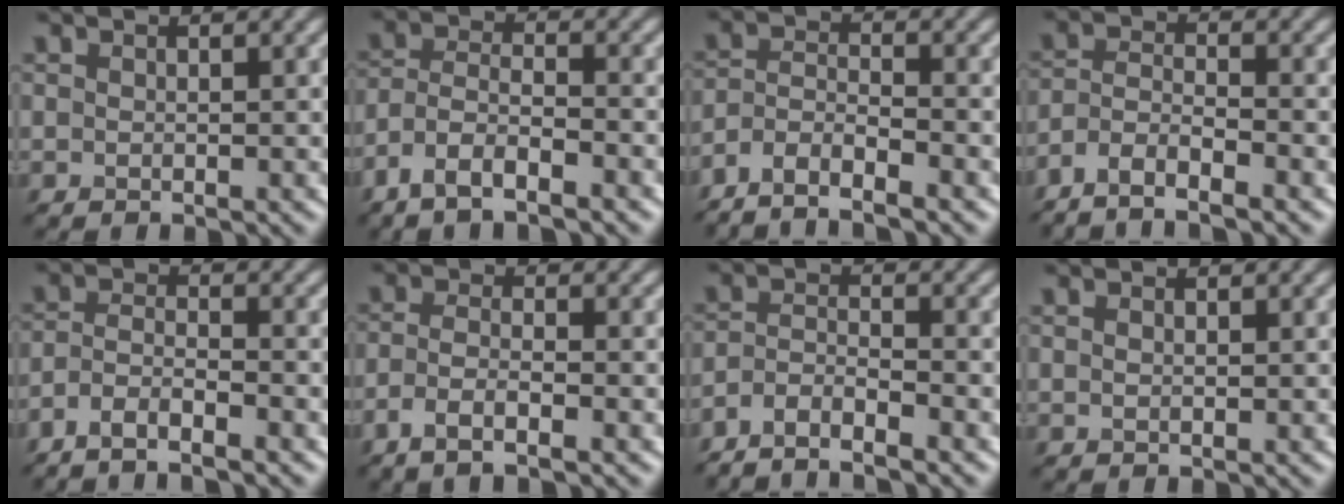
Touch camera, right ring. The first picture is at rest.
{"total": 4.7, "force": [-3.4, 1.4, 2.9], "torque": [-0.058, -0.001, -0.070]}
{"total": 4.9, "force": [-4.1, 1.1, 2.5], "torque": [-0.046, -0.004, -0.083]}
{"total": 4.6, "force": [-3.6, 1.0, 2.5], "torque": [-0.049, -0.003, -0.075]}
{"total": 3.6, "force": [-2.9, 0.7, 2.1], "torque": [-0.042, 0.001, -0.063]}
{"total": 3.0, "force": [-1.8, 0.8, 2.3], "torque": [-0.049, -0.002, -0.043]}
{"total": 3.8, "force": [-3.3, 0.6, 1.7], "torque": [-0.030, -0.001, -0.070]}
{"total": 0.6, "force": [0.3, 0.3, 0.4], "torque": [-0.008, 0.001, 0.005]}